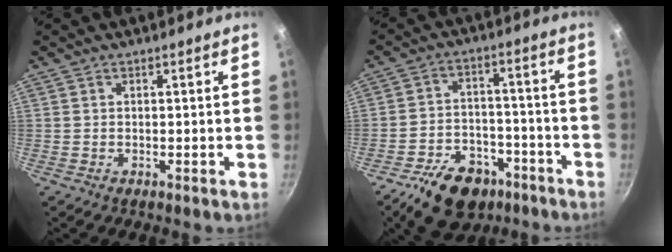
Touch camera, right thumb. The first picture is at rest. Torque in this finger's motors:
{"motor_torque": [0.41, 0.25, -0.12, -0.27, 0.08]}